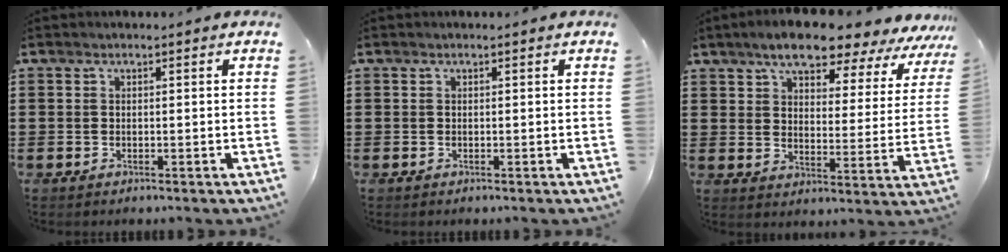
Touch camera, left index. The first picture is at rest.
{"total": 0.0}
{"total": 8.1, "force": [7.1, 1.6, 3.7], "torque": [-0.086, -0.034, 0.120]}